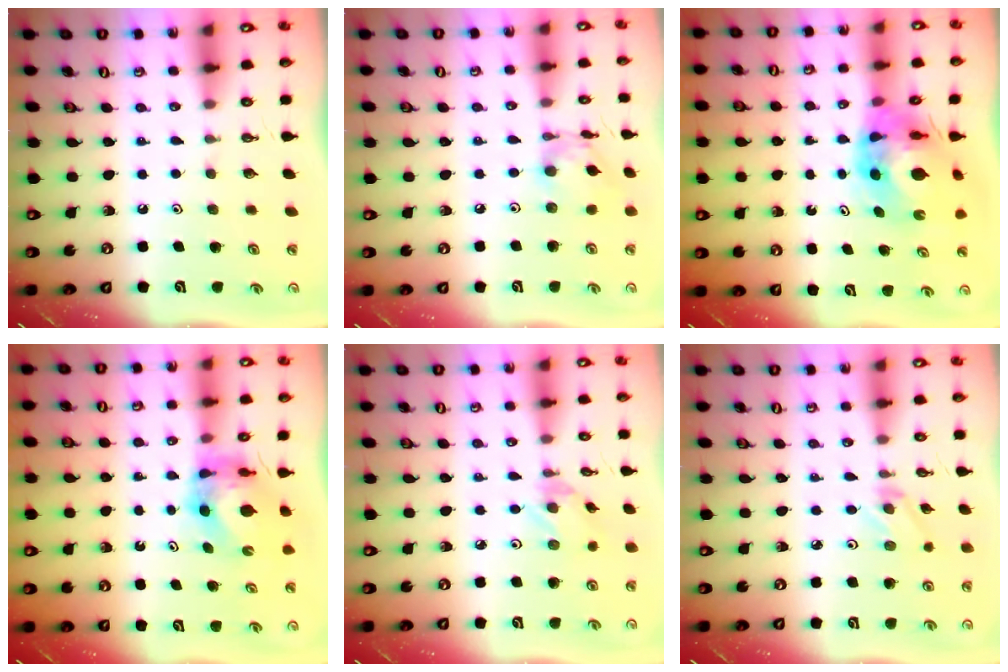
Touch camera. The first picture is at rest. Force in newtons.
{"total": 10.5, "press": 10.4, "slide": 0.8}
{"total": 10.9, "press": 10.8, "slide": 1.2}
{"total": 6.4, "press": 6.4, "slide": 0.6}
{"total": 1.3, "press": 1.3, "slide": 0.1}
{"total": 2.2, "press": 2.2, "slide": 0.3}